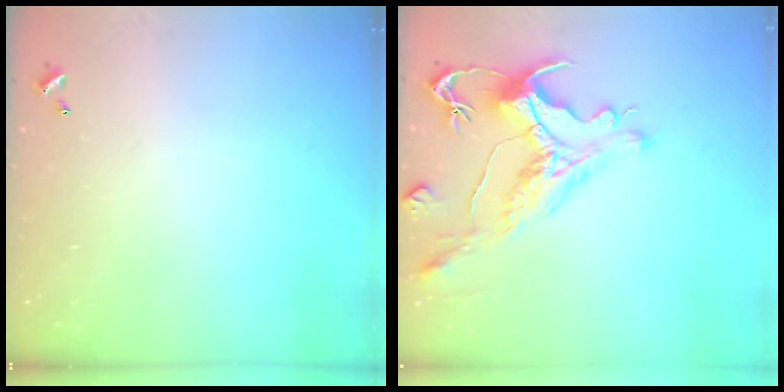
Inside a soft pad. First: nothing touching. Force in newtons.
{"total": 2.4, "press": 2.0, "slide": 1.3}